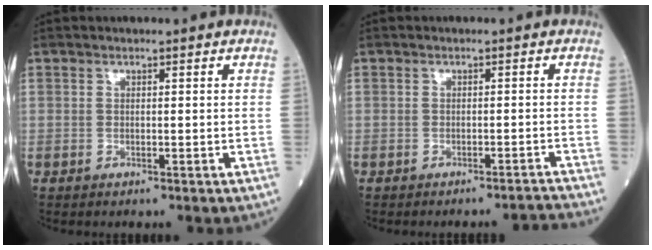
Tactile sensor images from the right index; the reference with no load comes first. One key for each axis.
{"total": 3.1, "fx": -2.8, "fy": -1.3, "fz": -0.1, "tx": 0.011, "ty": 0.001, "tz": -0.035}